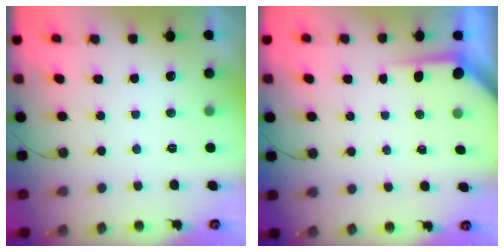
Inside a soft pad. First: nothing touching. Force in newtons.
{"total": 3.4, "press": 3.4, "slide": 0.3}